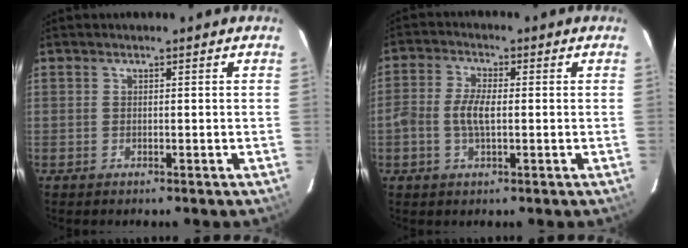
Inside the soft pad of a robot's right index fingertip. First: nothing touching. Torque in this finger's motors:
{"motor_torque": [0.04, 0.00, 0.09, 0.07]}